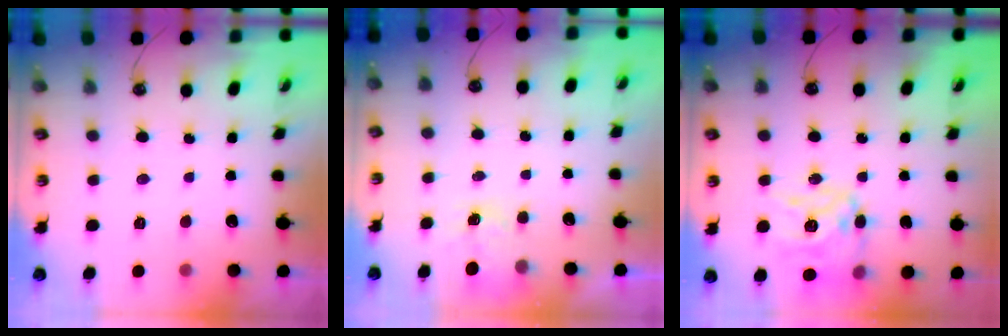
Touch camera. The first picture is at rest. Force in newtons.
{"total": 2.2, "press": 2.2, "slide": 0.2}
{"total": 13.4, "press": 13.4, "slide": 1.3}